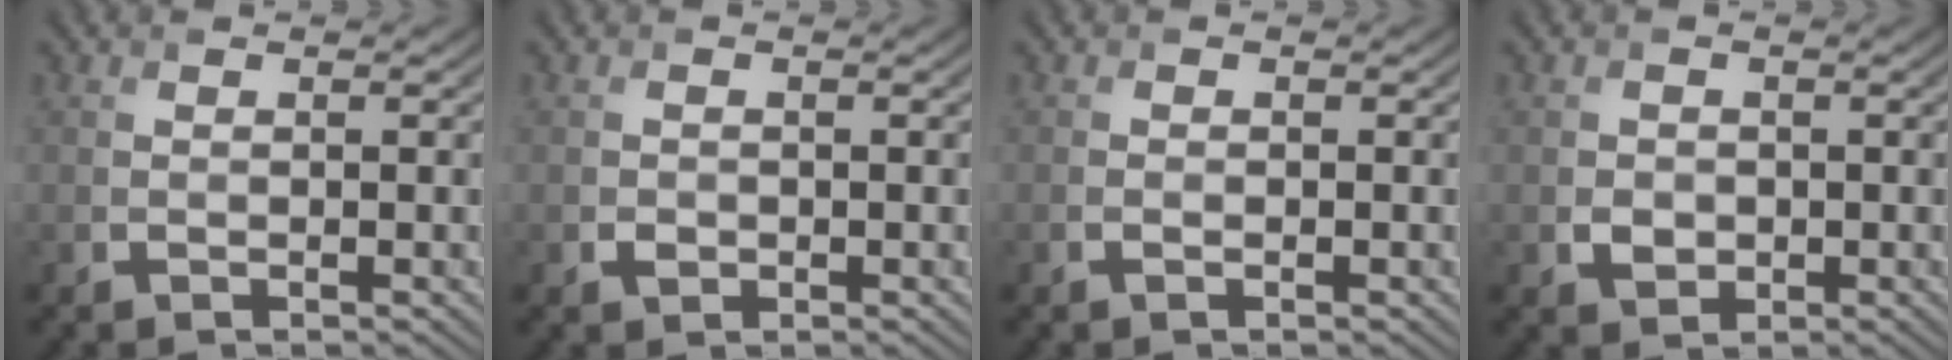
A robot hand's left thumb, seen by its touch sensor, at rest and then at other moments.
{"total": 0.9, "force": [-0.3, 0.8, 0.4], "torque": [-0.005, -0.005, -0.007]}
{"total": 0.7, "force": [-0.3, 0.3, 0.5], "torque": [-0.009, -0.003, -0.002]}
{"total": 1.7, "force": [-0.2, 1.6, 0.8], "torque": [-0.013, -0.008, -0.006]}